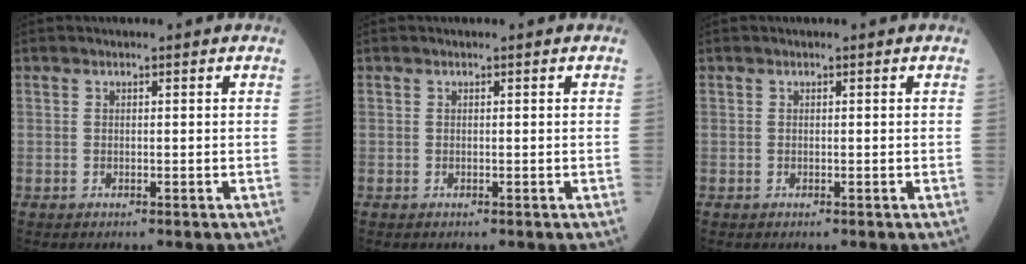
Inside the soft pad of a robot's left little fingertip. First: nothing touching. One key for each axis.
{"total": 0.0}
{"total": 0.0}